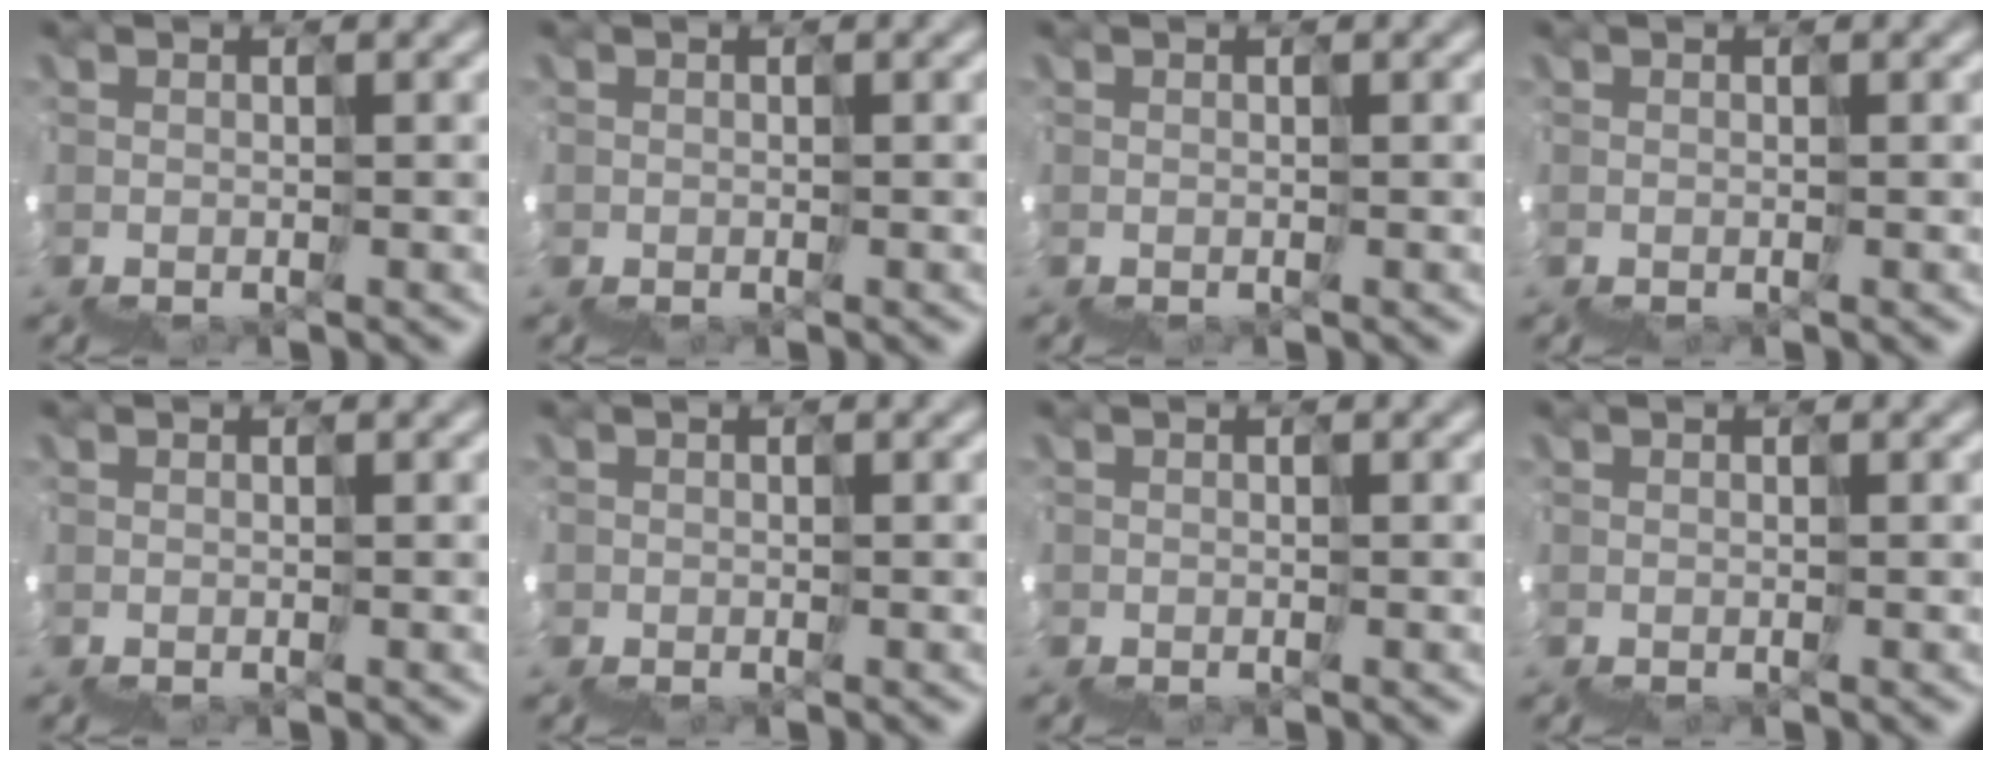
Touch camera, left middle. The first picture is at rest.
{"total": 0.7, "force": [-0.1, 0.7, -0.2], "torque": [0.002, 0.005, 0.001]}
{"total": 0.0}
{"total": 0.0}
{"total": 0.0}
{"total": 1.2, "force": [-0.2, 1.1, -0.4], "torque": [0.008, 0.010, 0.001]}
{"total": 0.7, "force": [-0.2, 0.5, -0.3], "torque": [0.007, 0.007, -0.003]}
{"total": 0.0}